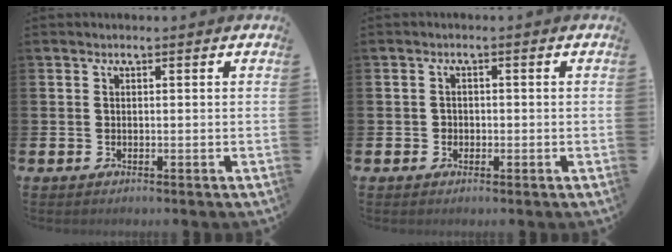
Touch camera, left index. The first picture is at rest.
{"total": 1.2, "force": [-0.3, 1.1, 0.2], "torque": [-0.004, 0.006, -0.010]}